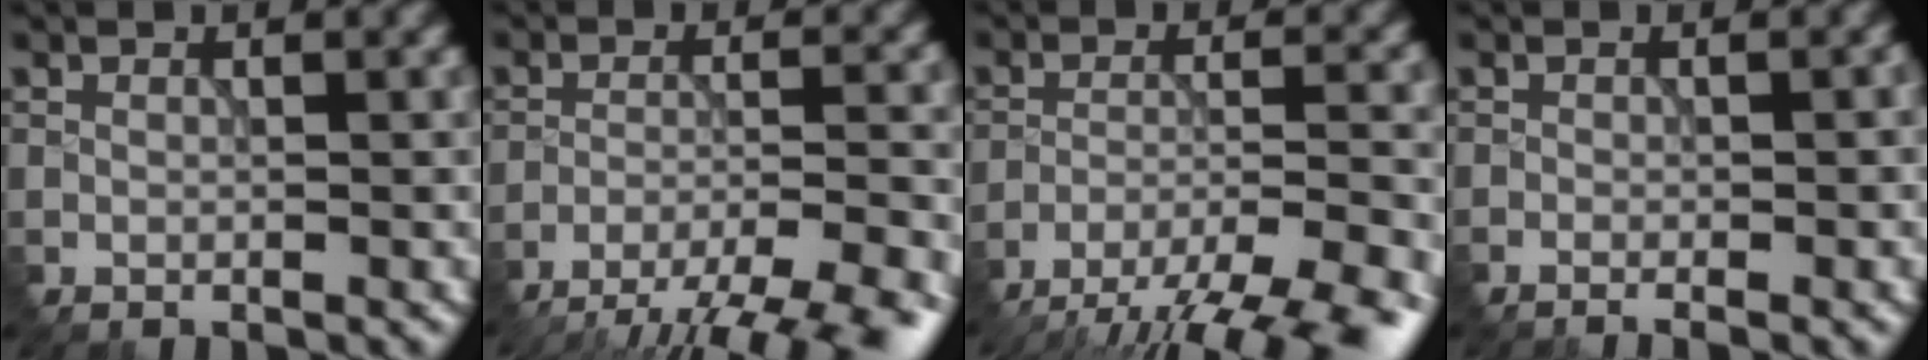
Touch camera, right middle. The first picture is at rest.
{"total": 10.8, "force": [-9.2, 1.9, 5.3], "torque": [-0.077, -0.012, -0.119]}
{"total": 11.8, "force": [-9.8, 2.4, 6.1], "torque": [-0.093, -0.012, -0.128]}
{"total": 2.3, "force": [-0.6, 1.0, 2.0], "torque": [0.004, 0.004, -0.012]}